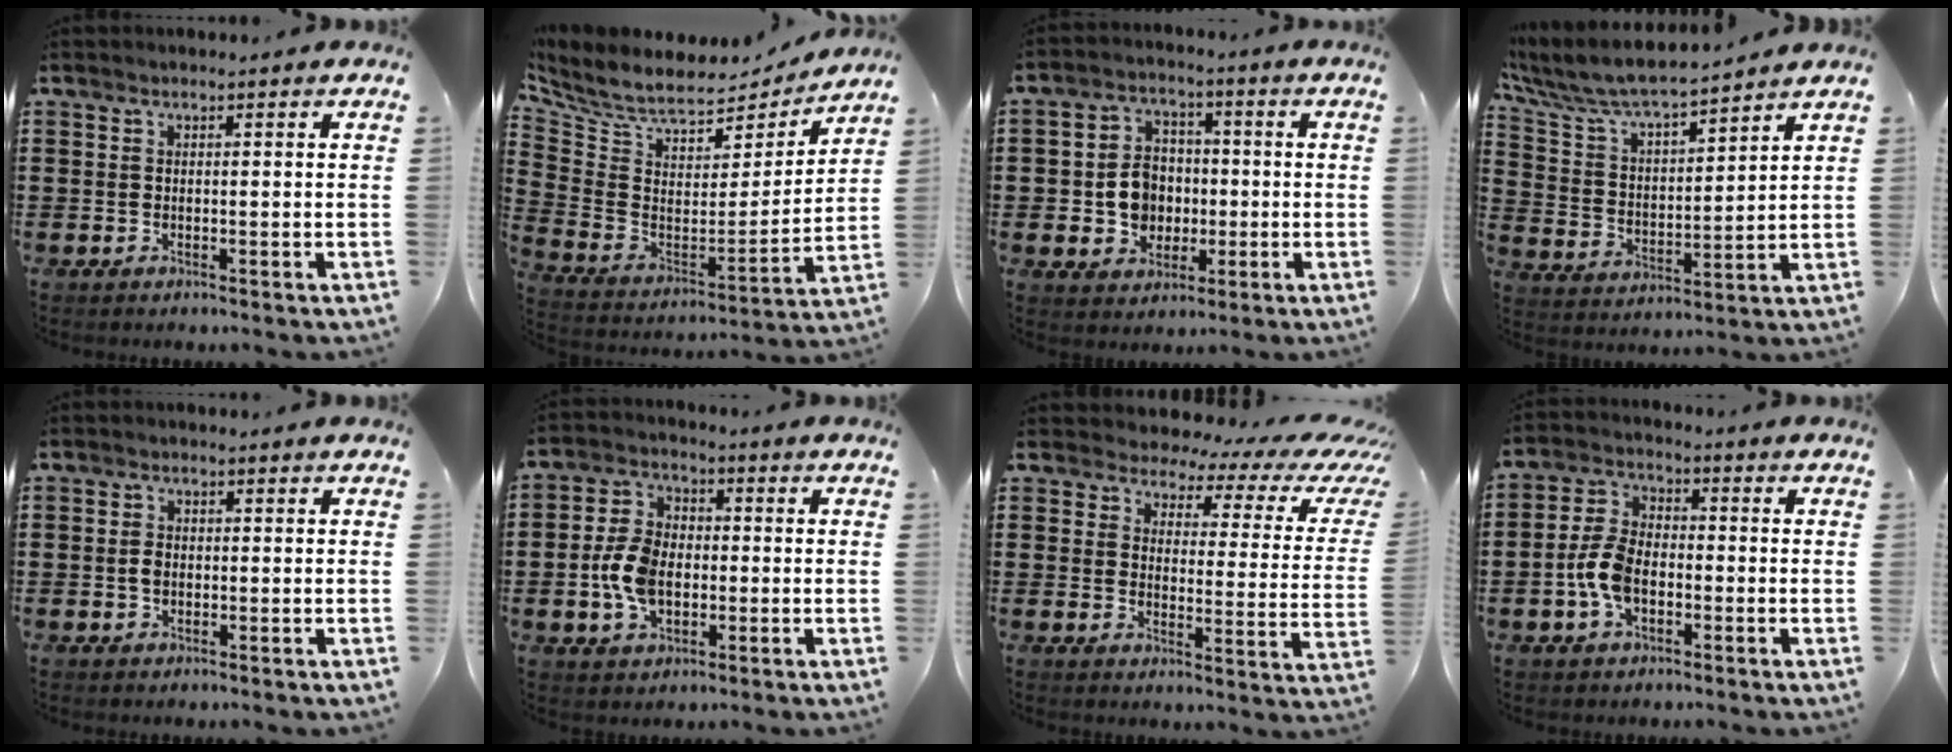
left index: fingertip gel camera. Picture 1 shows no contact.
{"total": 7.0, "force": [6.1, 2.4, 2.4], "torque": [-0.083, -0.045, 0.105]}
{"total": 6.7, "force": [-0.5, 5.9, 3.0], "torque": [-0.073, 0.012, -0.011]}
{"total": 7.4, "force": [6.9, 0.9, 2.5], "torque": [-0.080, -0.041, 0.118]}
{"total": 1.8, "force": [-0.1, 1.2, 1.3], "torque": [-0.028, 0.005, -0.003]}
{"total": 7.9, "force": [-1.3, 5.2, 5.9], "torque": [-0.140, 0.006, -0.029]}
{"total": 3.9, "force": [3.1, 1.7, 1.5], "torque": [-0.044, -0.021, 0.047]}
{"total": 6.6, "force": [-1.8, 3.9, 5.0], "torque": [-0.128, -0.001, -0.042]}